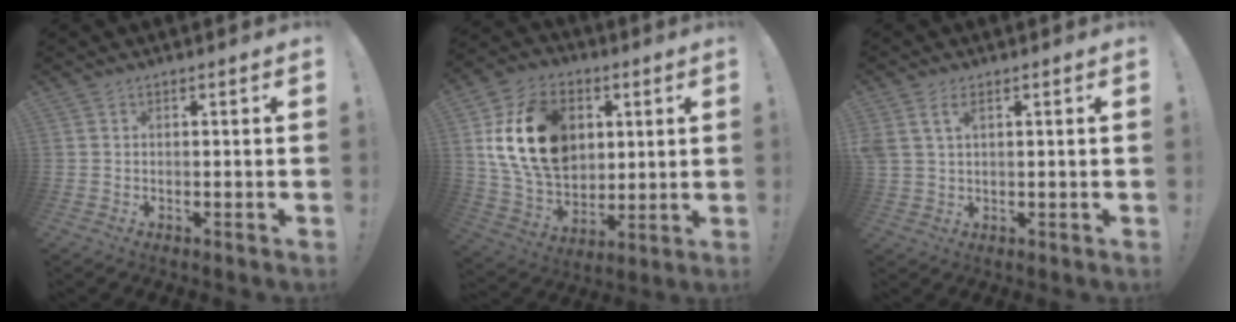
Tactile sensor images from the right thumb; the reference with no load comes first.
{"total": 21.9, "force": [5.4, 16.0, 14.0], "torque": [-0.248, -0.014, 0.105]}
{"total": 4.0, "force": [2.0, 2.1, 2.8], "torque": [-0.050, -0.004, 0.040]}